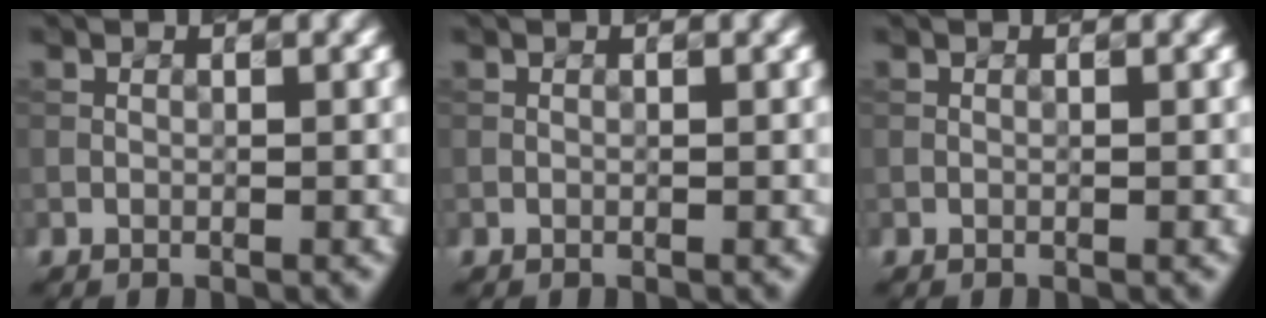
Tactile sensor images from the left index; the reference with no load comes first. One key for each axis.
{"total": 0.0}
{"total": 0.0}